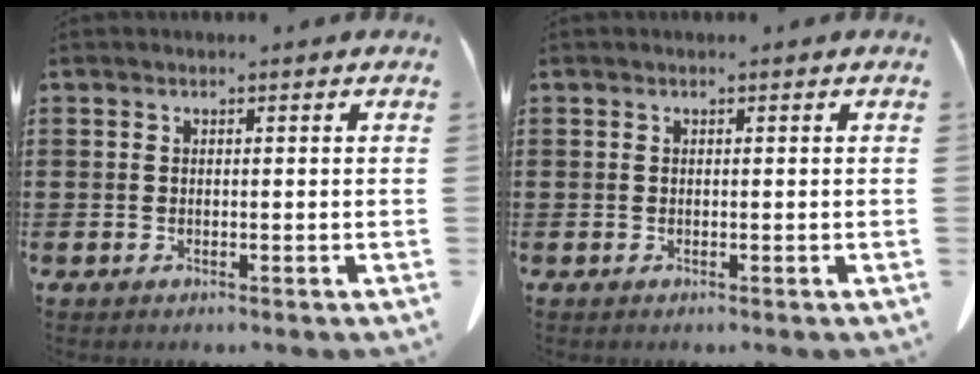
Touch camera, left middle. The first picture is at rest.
{"total": 0.0}